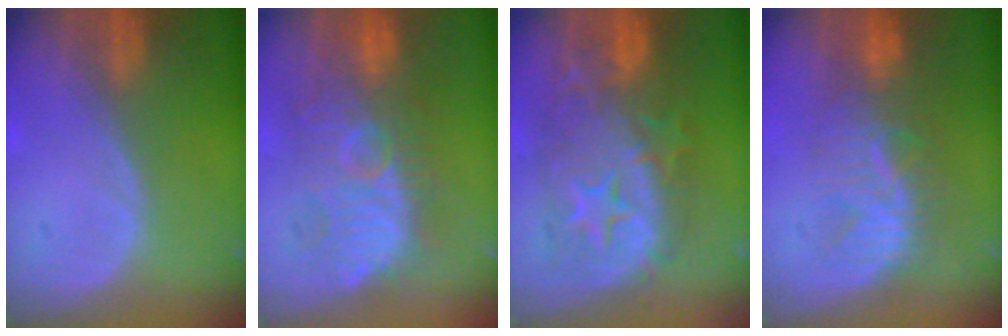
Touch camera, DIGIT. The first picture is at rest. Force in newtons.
{"total": 10.6, "press": 10.5, "slide": 1.1}
{"total": 11.9, "press": 11.9, "slide": 1.0}
{"total": 8.3, "press": 7.9, "slide": 2.5}